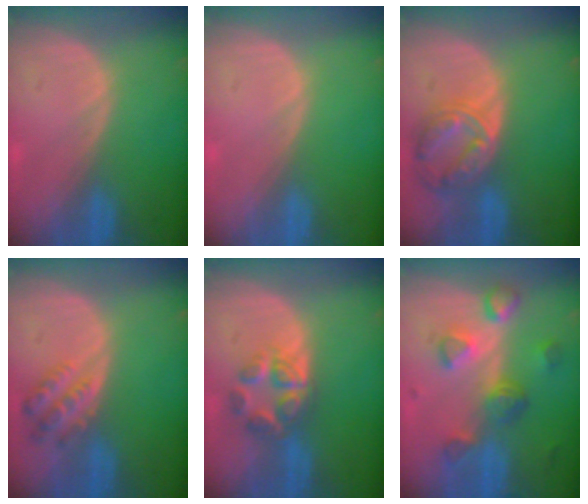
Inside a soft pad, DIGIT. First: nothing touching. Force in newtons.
{"total": 0.0}
{"total": 8.3, "press": 7.2, "slide": 4.2}
{"total": 4.5, "press": 4.5, "slide": 0.6}
{"total": 6.2, "press": 5.5, "slide": 2.8}
{"total": 8.1, "press": 7.2, "slide": 3.7}